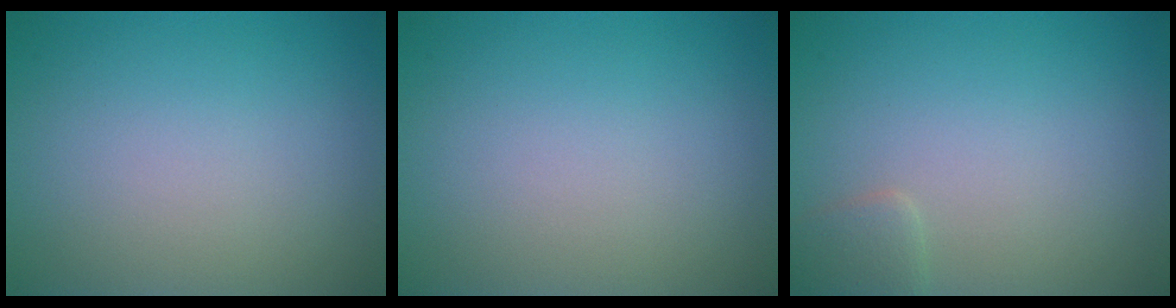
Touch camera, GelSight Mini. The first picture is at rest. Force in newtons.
{"total": 0.0}
{"total": 1.4, "press": 1.4, "slide": 0.1}